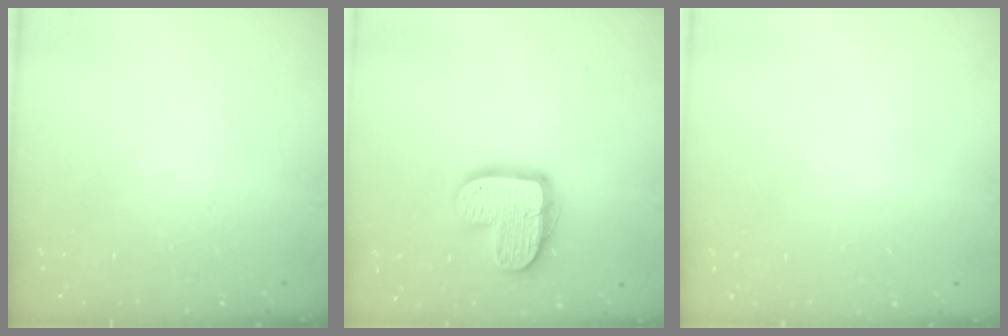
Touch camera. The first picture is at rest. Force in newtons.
{"total": 13.8, "press": 13.8, "slide": 0.9}
{"total": 0.0}